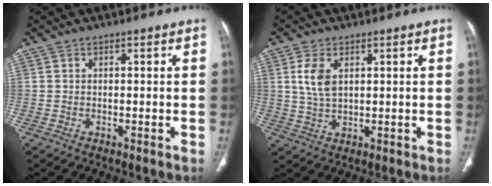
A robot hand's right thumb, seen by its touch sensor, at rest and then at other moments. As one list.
[{"total": 5.8, "force": [1.9, 3.2, 4.4], "torque": [-0.092, -0.004, 0.043]}]